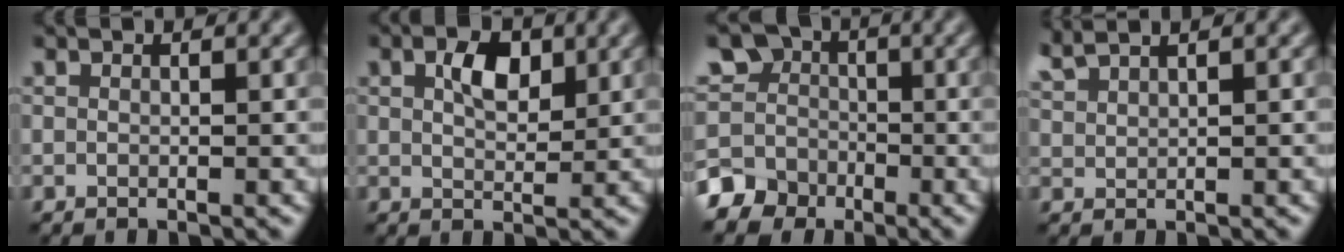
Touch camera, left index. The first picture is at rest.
{"total": 3.3, "force": [1.3, 1.8, 2.4], "torque": [-0.047, 0.005, 0.023]}
{"total": 7.1, "force": [-2.5, 6.3, 2.1], "torque": [-0.033, 0.001, -0.064]}
{"total": 2.3, "force": [2.1, 0.3, 0.8], "torque": [-0.015, 0.010, 0.048]}